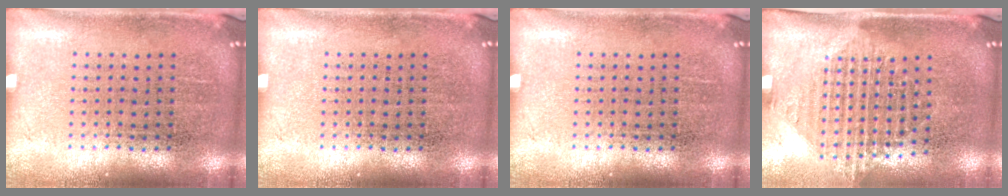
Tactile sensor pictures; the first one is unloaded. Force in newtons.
{"total": 0.0}
{"total": 0.0}
{"total": 1.5, "press": 1.2, "slide": 0.9}